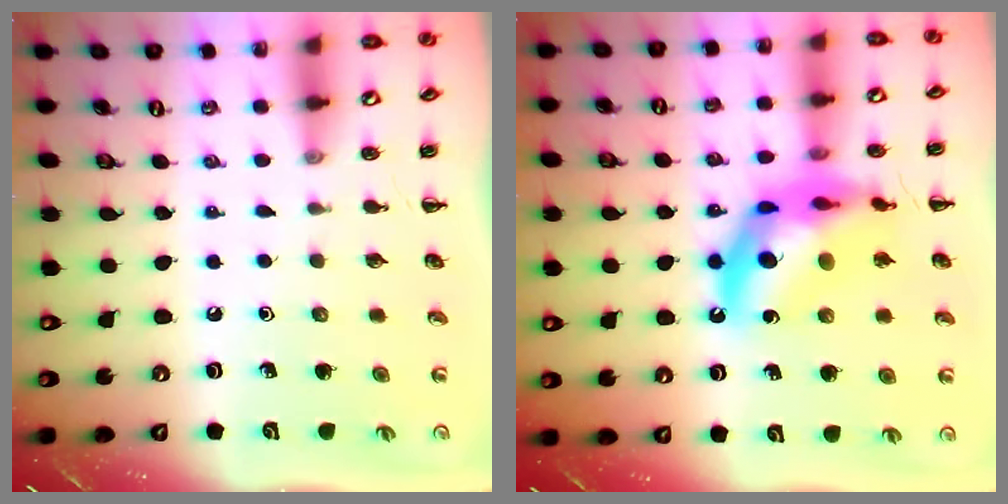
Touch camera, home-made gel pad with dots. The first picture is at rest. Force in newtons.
{"total": 17.4, "press": 16.8, "slide": 4.3}